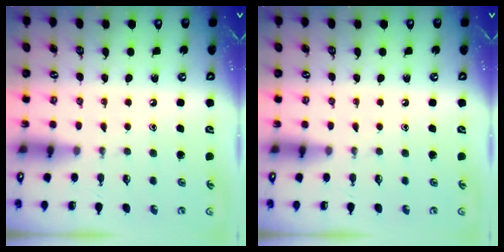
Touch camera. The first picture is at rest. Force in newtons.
{"total": 0.0}